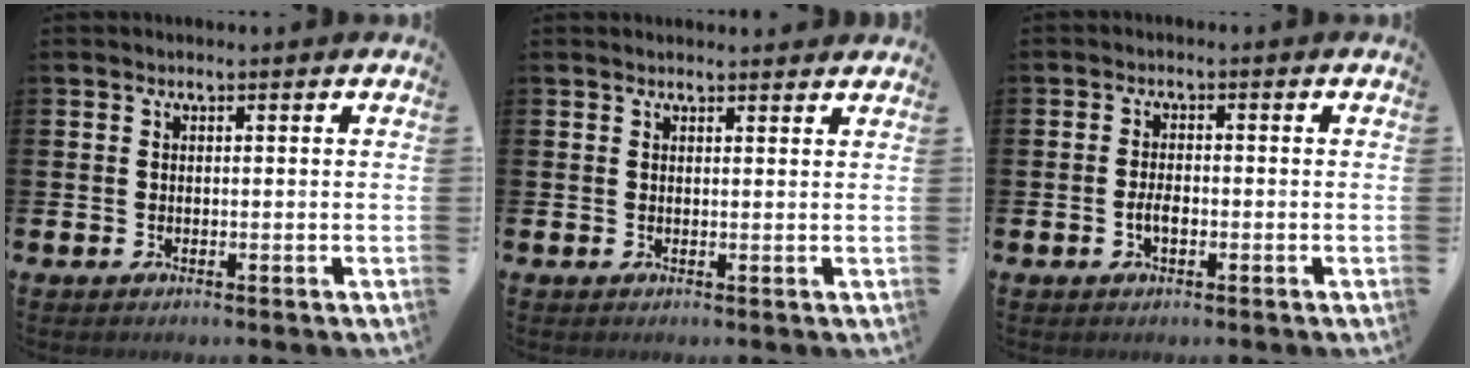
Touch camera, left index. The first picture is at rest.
{"total": 1.2, "force": [1.2, 0.2, 0.0], "torque": [0.009, -0.005, 0.020]}
{"total": 2.3, "force": [-0.6, 1.1, 1.9], "torque": [-0.034, 0.000, -0.011]}